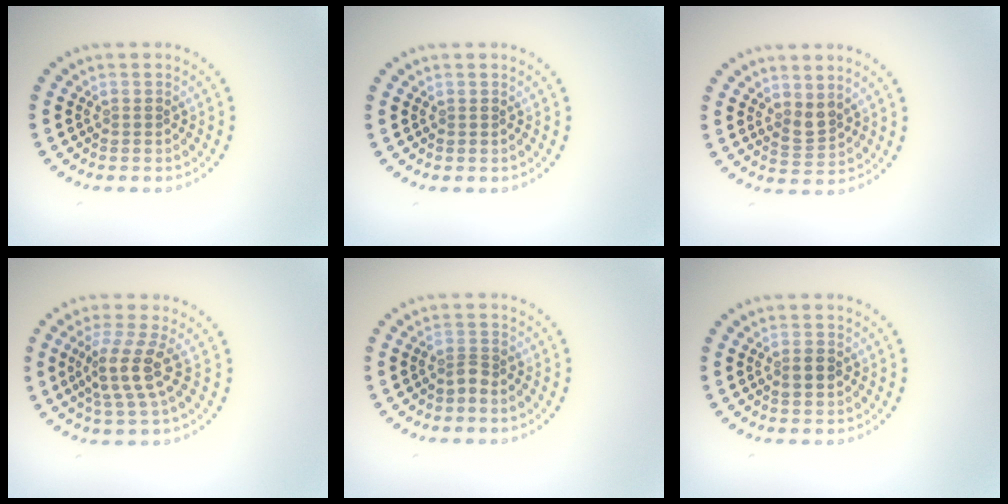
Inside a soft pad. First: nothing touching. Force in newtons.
{"total": 0.0}
{"total": 1.8, "press": 1.4, "slide": 1.1}
{"total": 3.5, "press": 3.0, "slide": 1.9}
{"total": 1.4, "press": 1.1, "slide": 0.9}
{"total": 1.2, "press": 1.2, "slide": 0.1}